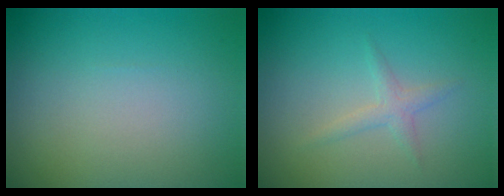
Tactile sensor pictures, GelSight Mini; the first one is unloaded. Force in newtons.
{"total": 1.3, "press": 1.3, "slide": 0.0}